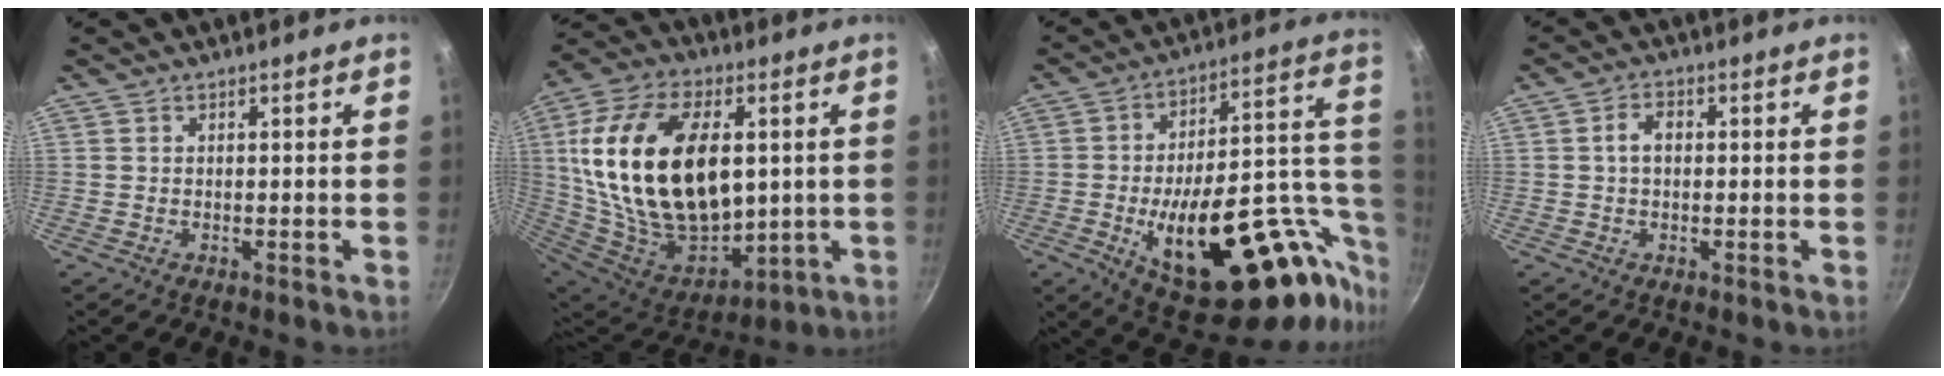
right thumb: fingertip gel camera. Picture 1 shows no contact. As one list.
[{"total": 32.4, "force": [4.3, 19.3, 25.6], "torque": [-0.466, -0.015, 0.089]}, {"total": 32.4, "force": [-9.4, 14.9, 27.1], "torque": [-0.326, 0.037, -0.123]}, {"total": 3.3, "force": [0.1, 2.2, 2.4], "torque": [-0.037, 0.011, -0.002]}]